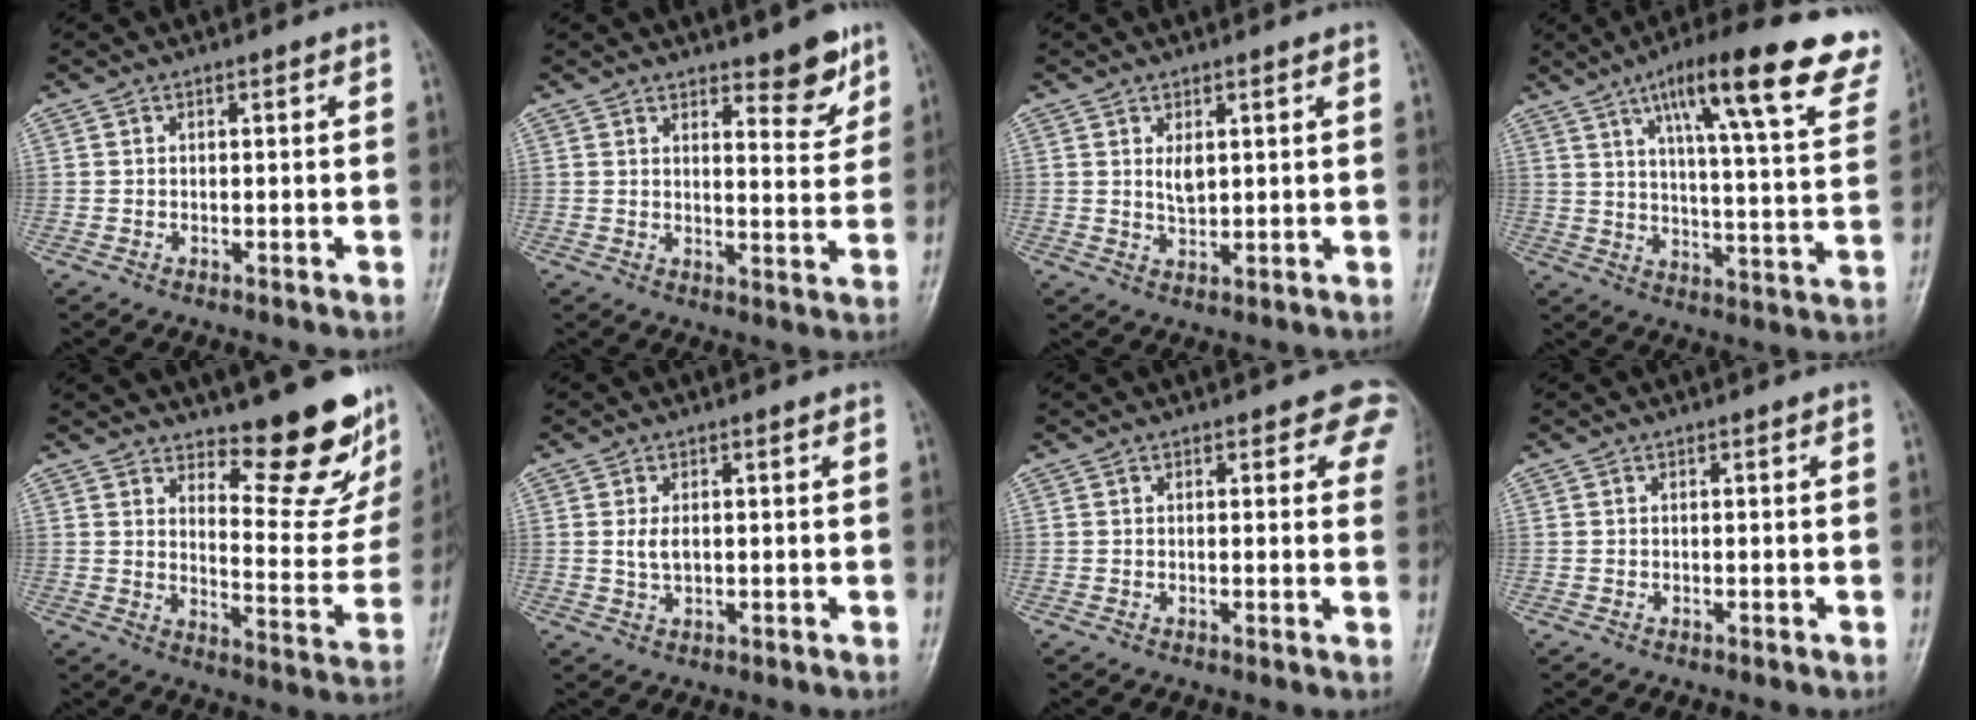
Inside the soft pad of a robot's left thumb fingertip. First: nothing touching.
{"total": 6.7, "force": [4.7, 2.1, 4.2], "torque": [-0.034, -0.036, 0.062]}
{"total": 3.0, "force": [1.1, 1.5, 2.4], "torque": [-0.035, -0.012, 0.021]}
{"total": 23.8, "force": [14.0, 4.9, 18.6], "torque": [-0.245, -0.034, 0.193]}
{"total": 15.2, "force": [12.2, 4.6, 7.9], "torque": [-0.059, -0.122, 0.163]}
{"total": 2.6, "force": [0.4, 1.4, 2.2], "torque": [-0.043, -0.004, 0.010]}
{"total": 5.3, "force": [3.5, 2.7, 2.9], "torque": [0.007, -0.010, 0.022]}
{"total": 0.0}